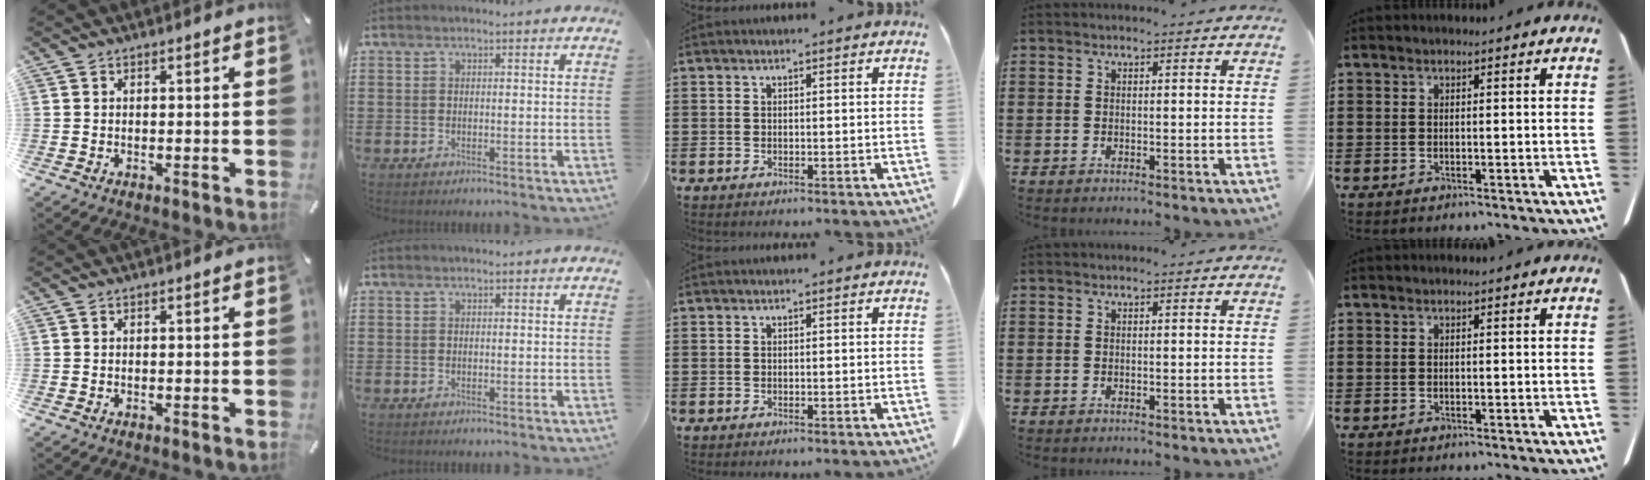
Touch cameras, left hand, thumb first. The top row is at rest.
{}